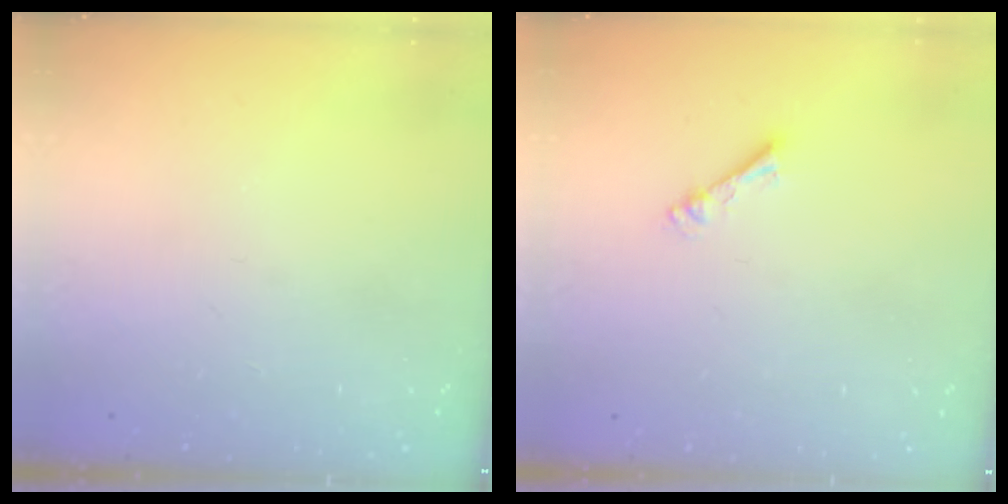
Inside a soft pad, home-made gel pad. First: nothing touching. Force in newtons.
{"total": 2.4, "press": 2.4, "slide": 0.4}